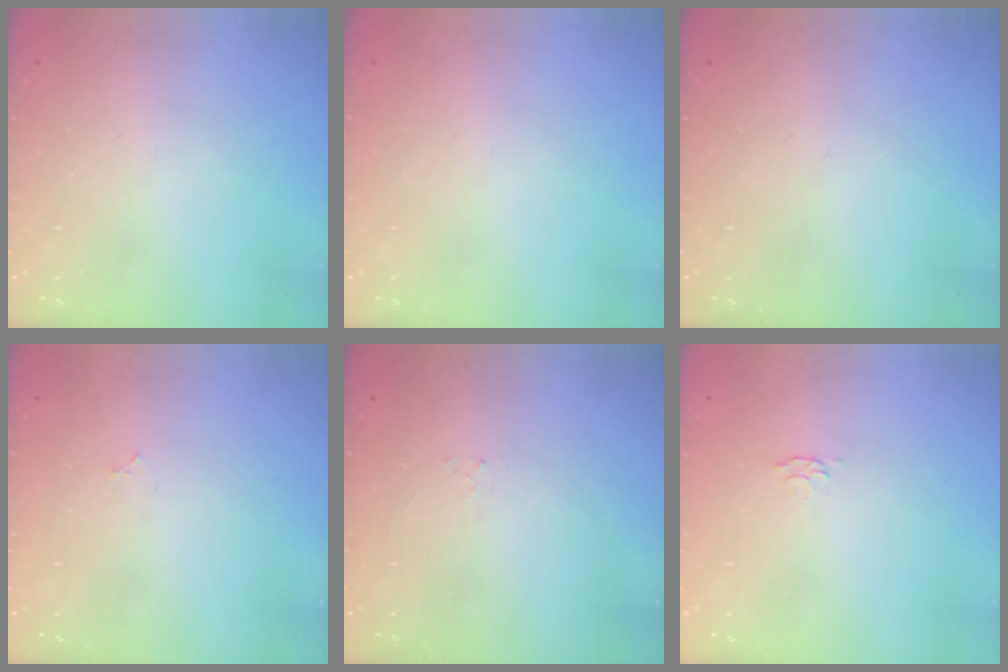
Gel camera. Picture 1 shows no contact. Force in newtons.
{"total": 0.0}
{"total": 0.0}
{"total": 1.8, "press": 1.8, "slide": 0.3}
{"total": 1.5, "press": 1.5, "slide": 0.2}
{"total": 2.8, "press": 2.7, "slide": 0.5}